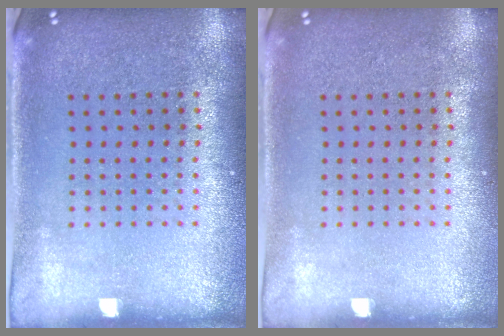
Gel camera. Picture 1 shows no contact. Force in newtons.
{"total": 0.0}